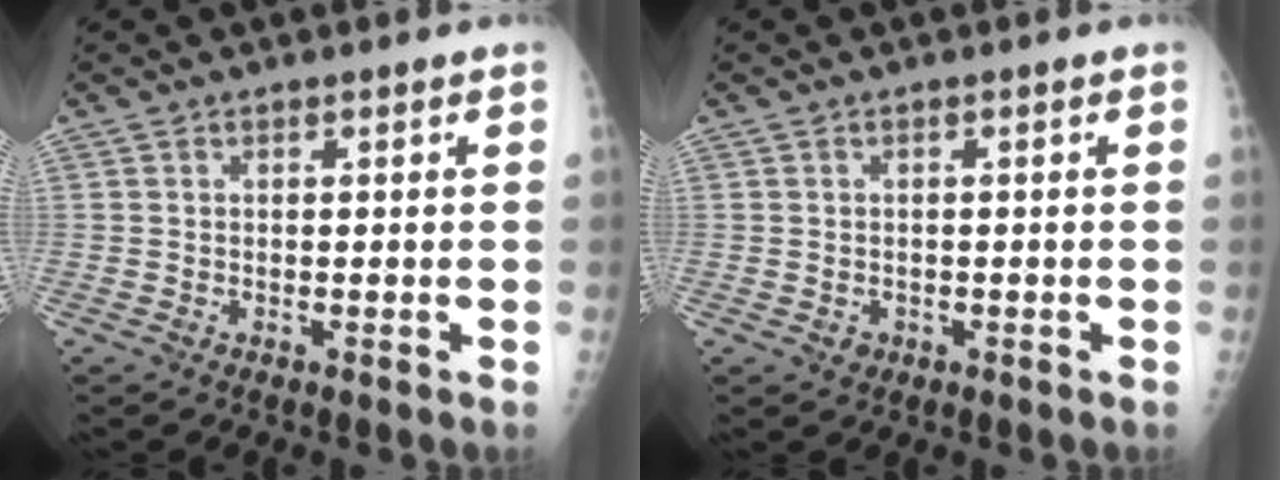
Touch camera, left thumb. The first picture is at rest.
{"total": 1.4, "force": [-0.4, 1.2, 0.4], "torque": [-0.002, 0.003, -0.001]}